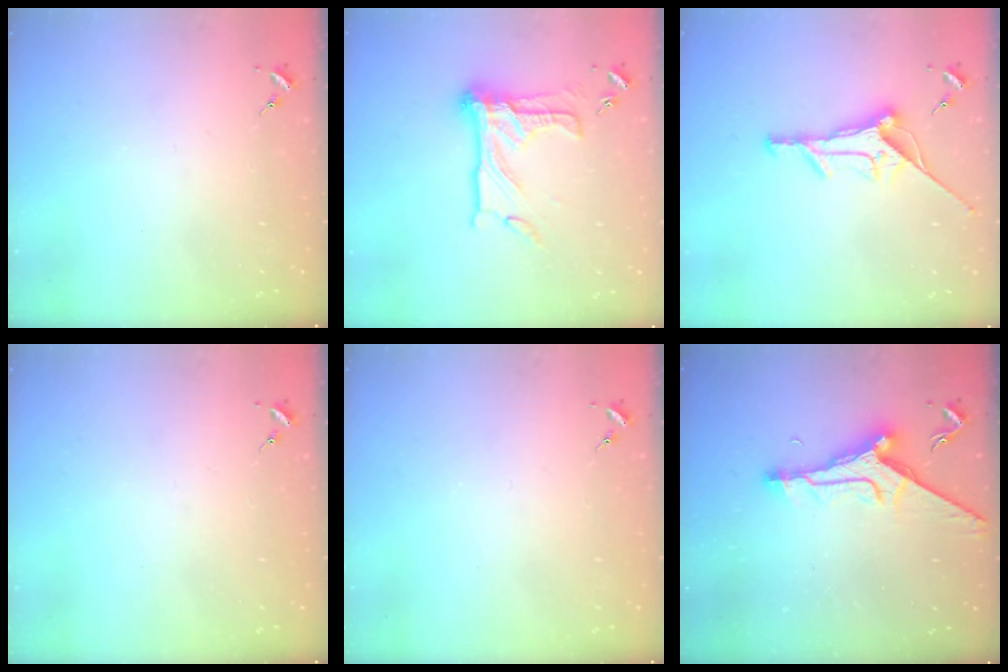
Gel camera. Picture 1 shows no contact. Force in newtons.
{"total": 19.0, "press": 18.9, "slide": 1.4}
{"total": 11.7, "press": 11.7, "slide": 0.8}
{"total": 0.0}
{"total": 0.0}
{"total": 12.0, "press": 12.0, "slide": 0.9}